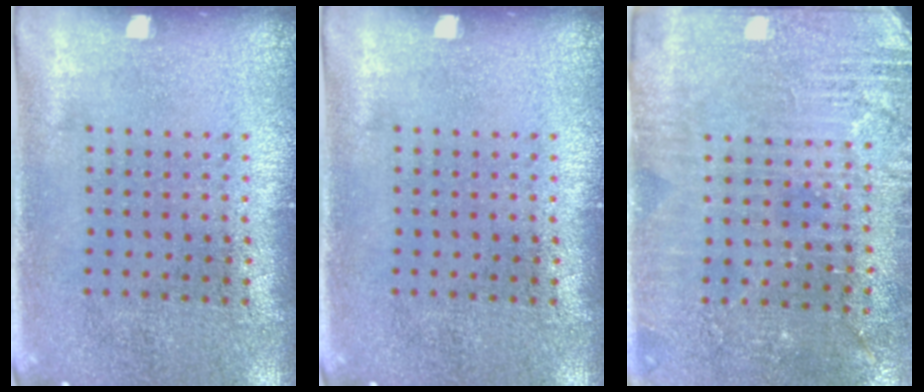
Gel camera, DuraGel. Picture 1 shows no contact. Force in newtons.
{"total": 0.0}
{"total": 2.8, "press": 2.8, "slide": 0.4}